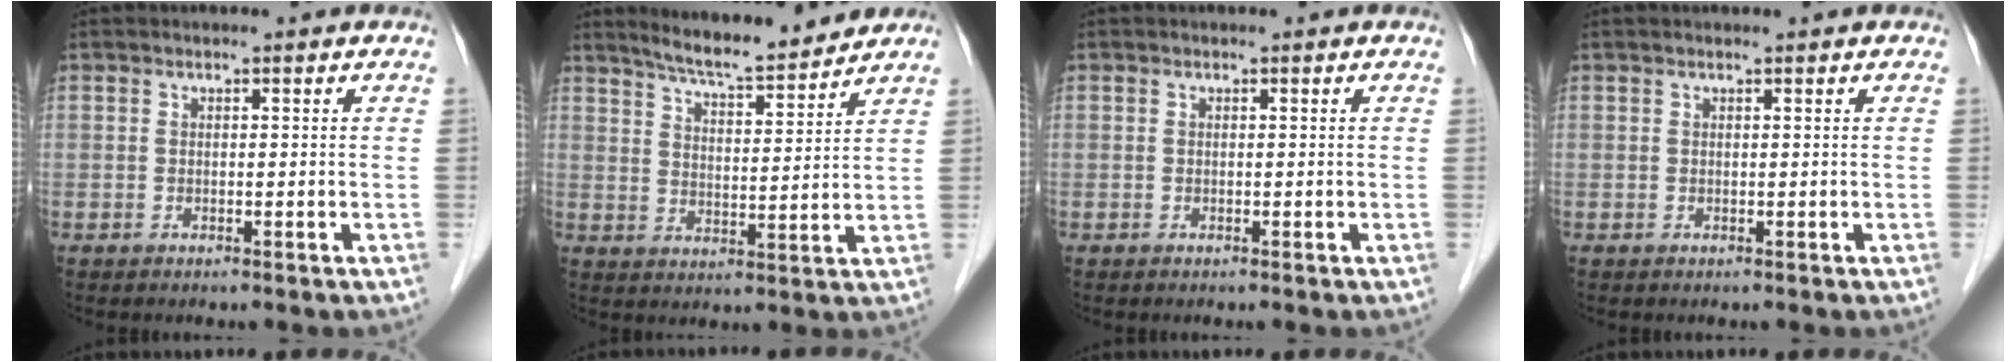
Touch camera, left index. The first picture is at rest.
{"total": 9.2, "force": [8.6, 0.6, 3.3], "torque": [-0.061, 0.005, 0.138]}
{"total": 0.0}
{"total": 0.5, "force": [0.4, 0.0, 0.3], "torque": [-0.009, 0.006, 0.009]}